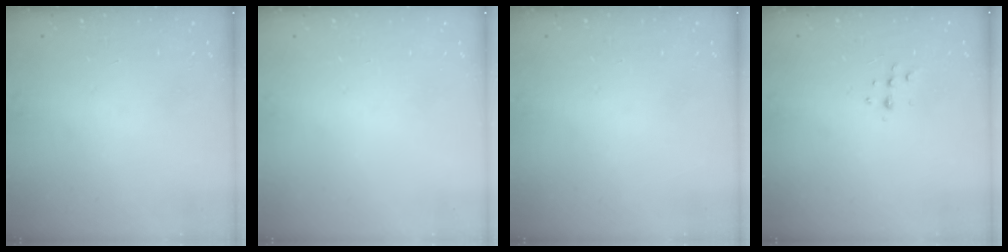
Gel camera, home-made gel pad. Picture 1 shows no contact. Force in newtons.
{"total": 0.0}
{"total": 0.0}
{"total": 5.6, "press": 5.6, "slide": 0.7}